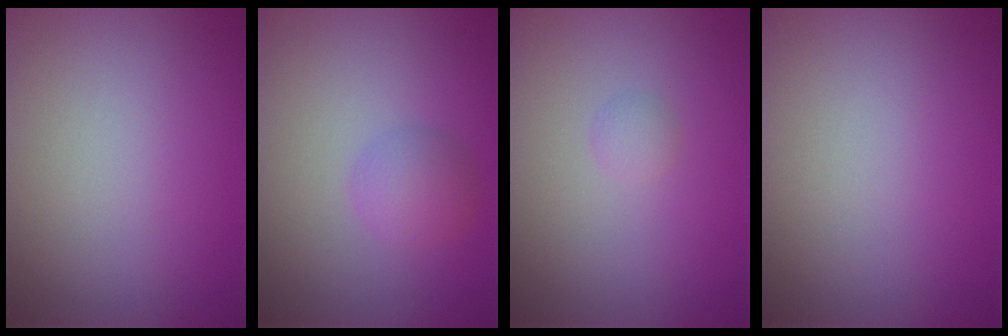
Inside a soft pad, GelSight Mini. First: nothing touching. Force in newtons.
{"total": 2.3, "press": 2.3, "slide": 0.1}
{"total": 0.8, "press": 0.8, "slide": 0.1}
{"total": 0.0}